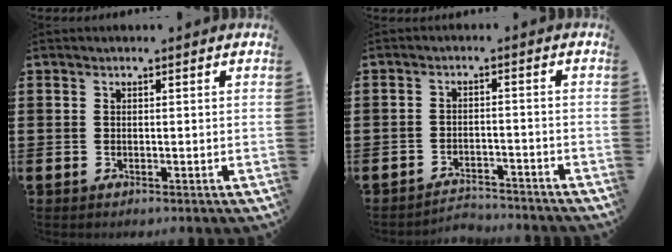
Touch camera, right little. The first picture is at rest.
{"total": 2.8, "force": [-2.8, 0.1, -0.1], "torque": [-0.006, 0.003, -0.061]}